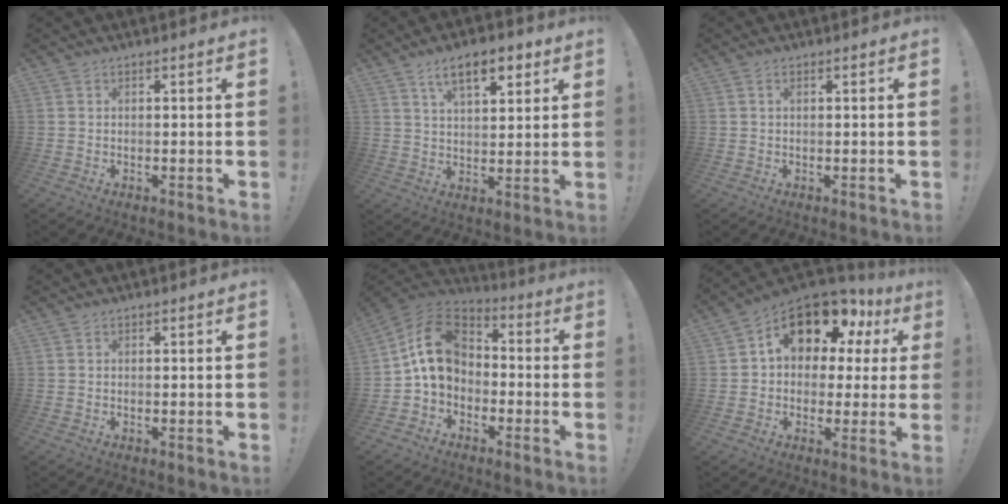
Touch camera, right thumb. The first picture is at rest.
{"total": 10.9, "force": [6.0, 4.7, 7.8], "torque": [-0.117, -0.015, 0.104]}
{"total": 0.8, "force": [0.3, 0.4, 0.7], "torque": [-0.018, 0.005, 0.006]}
{"total": 0.0}
{"total": 13.6, "force": [0.8, 10.3, 8.8], "torque": [-0.153, 0.015, 0.019]}
{"total": 13.3, "force": [8.2, 7.1, 7.7], "torque": [-0.126, -0.057, 0.143]}